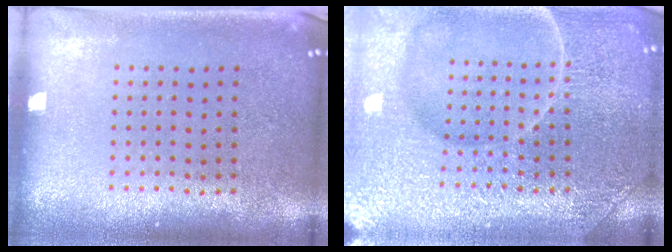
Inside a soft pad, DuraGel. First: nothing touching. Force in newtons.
{"total": 7.4, "press": 7.4, "slide": 1.0}